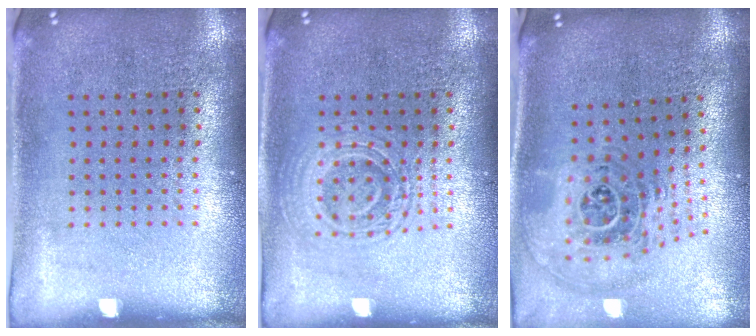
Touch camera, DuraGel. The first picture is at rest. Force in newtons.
{"total": 2.7, "press": 2.7, "slide": 0.5}
{"total": 1.8, "press": 1.5, "slide": 1.1}